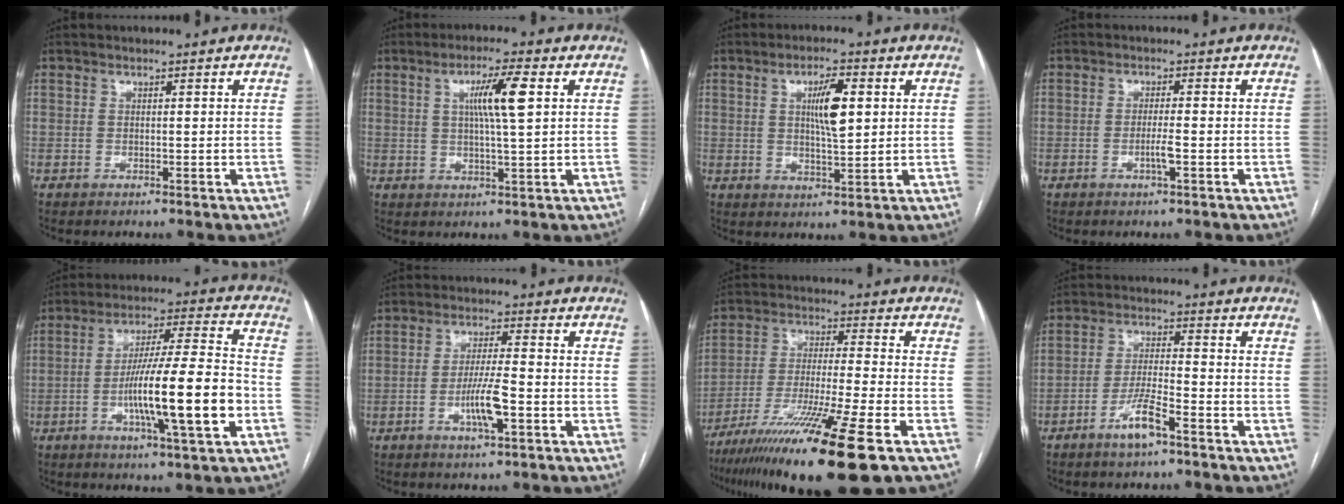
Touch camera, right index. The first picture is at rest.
{"total": 7.1, "force": [1.9, 0.0, 6.8], "torque": [-0.123, 0.004, 0.033]}
{"total": 6.5, "force": [1.7, 1.3, 6.1], "torque": [-0.108, 0.004, 0.034]}
{"total": 2.2, "force": [-0.8, -0.2, 2.0], "torque": [-0.042, -0.002, -0.014]}
{"total": 15.8, "force": [-4.1, 0.4, 15.2], "torque": [-0.265, -0.003, -0.069]}
{"total": 6.1, "force": [-2.1, 0.4, 5.7], "torque": [-0.111, -0.005, -0.038]}
{"total": 18.7, "force": [-11.7, -0.4, 14.7], "torque": [-0.245, -0.050, -0.203]}
{"total": 5.9, "force": [-3.7, 0.5, 4.5], "torque": [-0.092, -0.004, -0.071]}